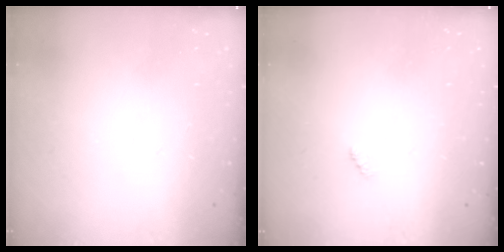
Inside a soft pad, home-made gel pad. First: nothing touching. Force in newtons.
{"total": 2.3, "press": 2.2, "slide": 0.5}